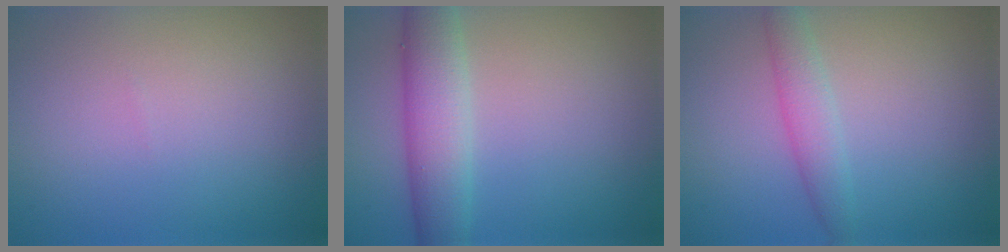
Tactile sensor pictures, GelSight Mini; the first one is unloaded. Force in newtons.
{"total": 5.2, "press": 5.2, "slide": 0.5}
{"total": 2.6, "press": 2.6, "slide": 0.1}